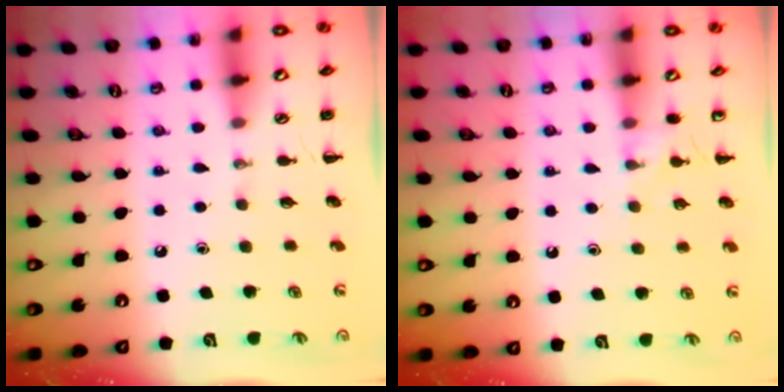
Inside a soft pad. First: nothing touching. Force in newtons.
{"total": 6.4, "press": 6.1, "slide": 1.9}